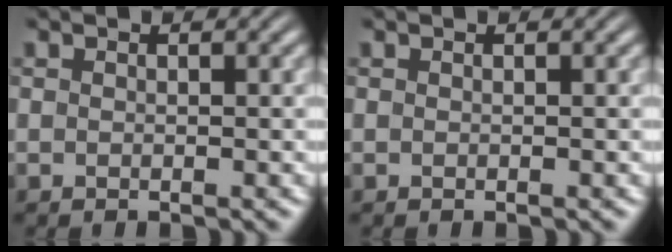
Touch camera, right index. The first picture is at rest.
{"total": 0.0}